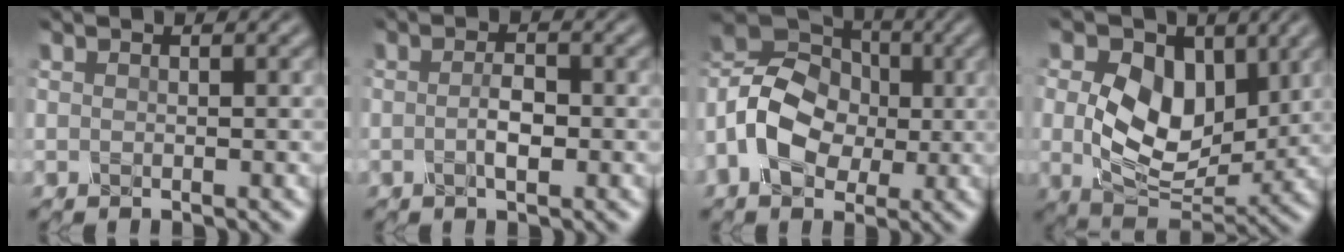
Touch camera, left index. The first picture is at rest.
{"total": 2.0, "force": [-0.7, 0.8, 1.8], "torque": [-0.036, -0.002, -0.014]}
{"total": 8.9, "force": [-1.9, 6.8, 5.4], "torque": [-0.102, 0.007, -0.043]}
{"total": 9.4, "force": [1.7, 6.5, 6.6], "torque": [-0.129, -0.013, 0.028]}